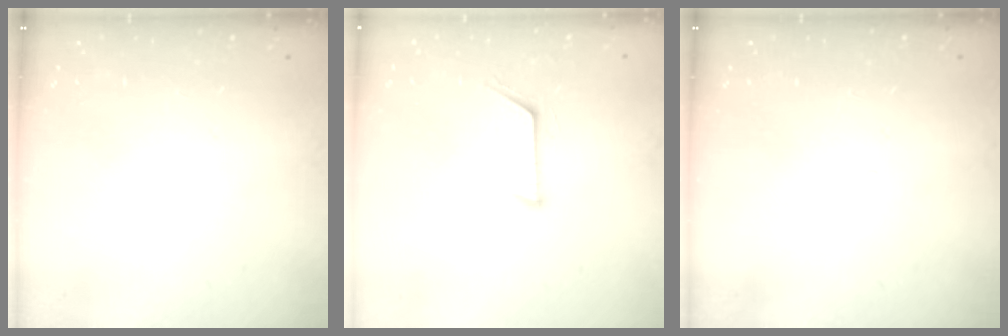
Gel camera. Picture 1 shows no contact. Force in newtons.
{"total": 6.9, "press": 6.9, "slide": 0.7}
{"total": 0.0}